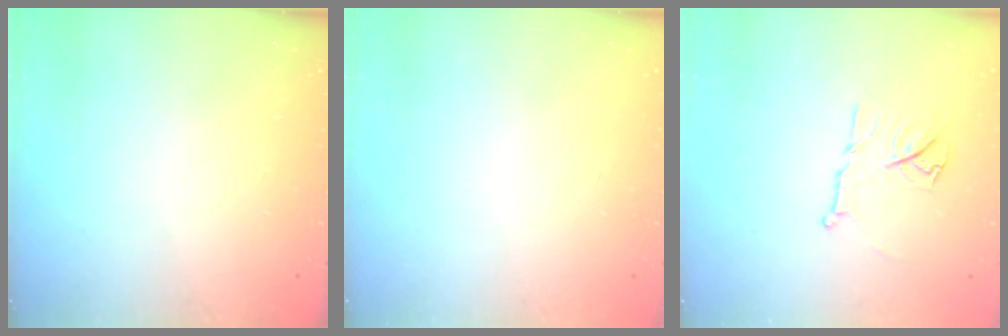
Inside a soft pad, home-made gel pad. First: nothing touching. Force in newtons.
{"total": 0.0}
{"total": 11.4, "press": 11.4, "slide": 0.6}